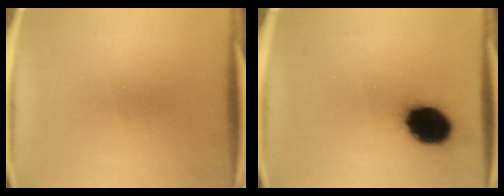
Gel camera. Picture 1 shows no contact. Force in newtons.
{"total": 14.2}